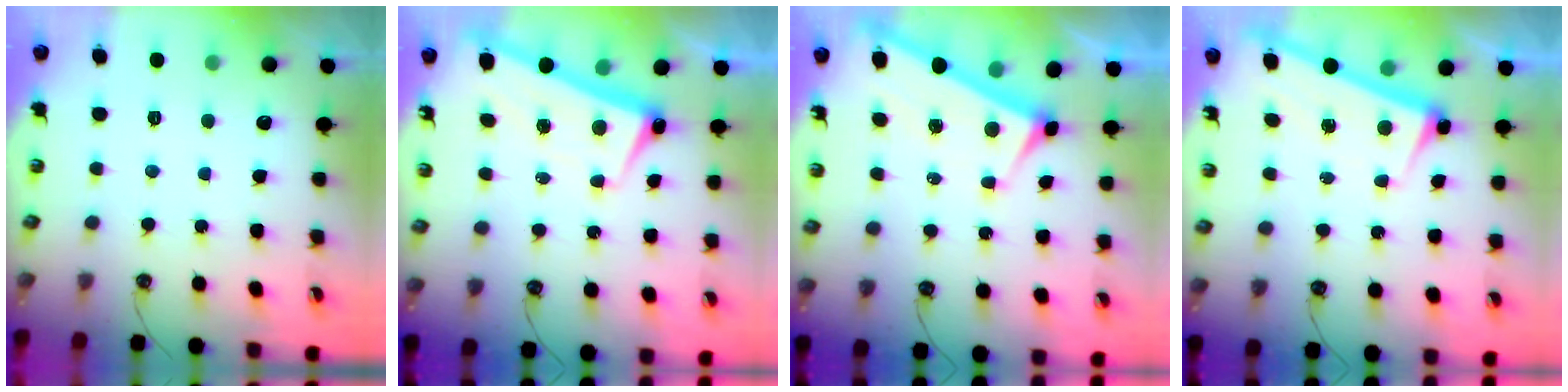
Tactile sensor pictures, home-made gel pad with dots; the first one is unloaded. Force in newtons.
{"total": 2.6, "press": 2.5, "slide": 0.3}
{"total": 3.2, "press": 3.2, "slide": 0.5}
{"total": 2.9, "press": 2.9, "slide": 0.4}